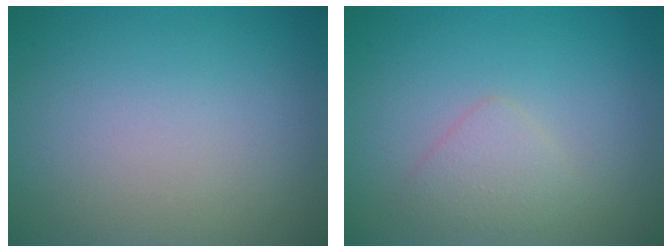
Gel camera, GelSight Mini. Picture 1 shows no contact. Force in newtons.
{"total": 1.8, "press": 1.8, "slide": 0.0}